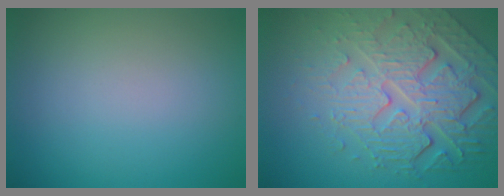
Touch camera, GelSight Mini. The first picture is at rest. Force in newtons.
{"total": 7.6, "press": 5.4, "slide": 5.4}